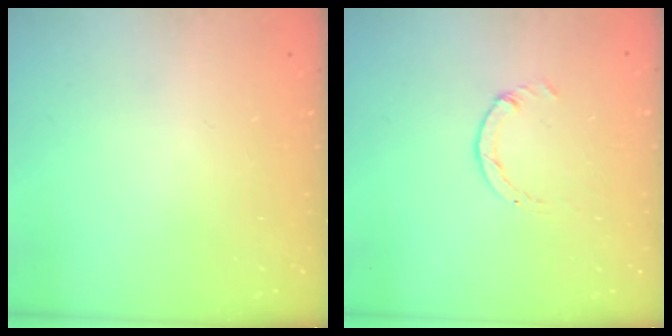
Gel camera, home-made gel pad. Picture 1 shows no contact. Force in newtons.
{"total": 0.7, "press": 0.7, "slide": 0.2}